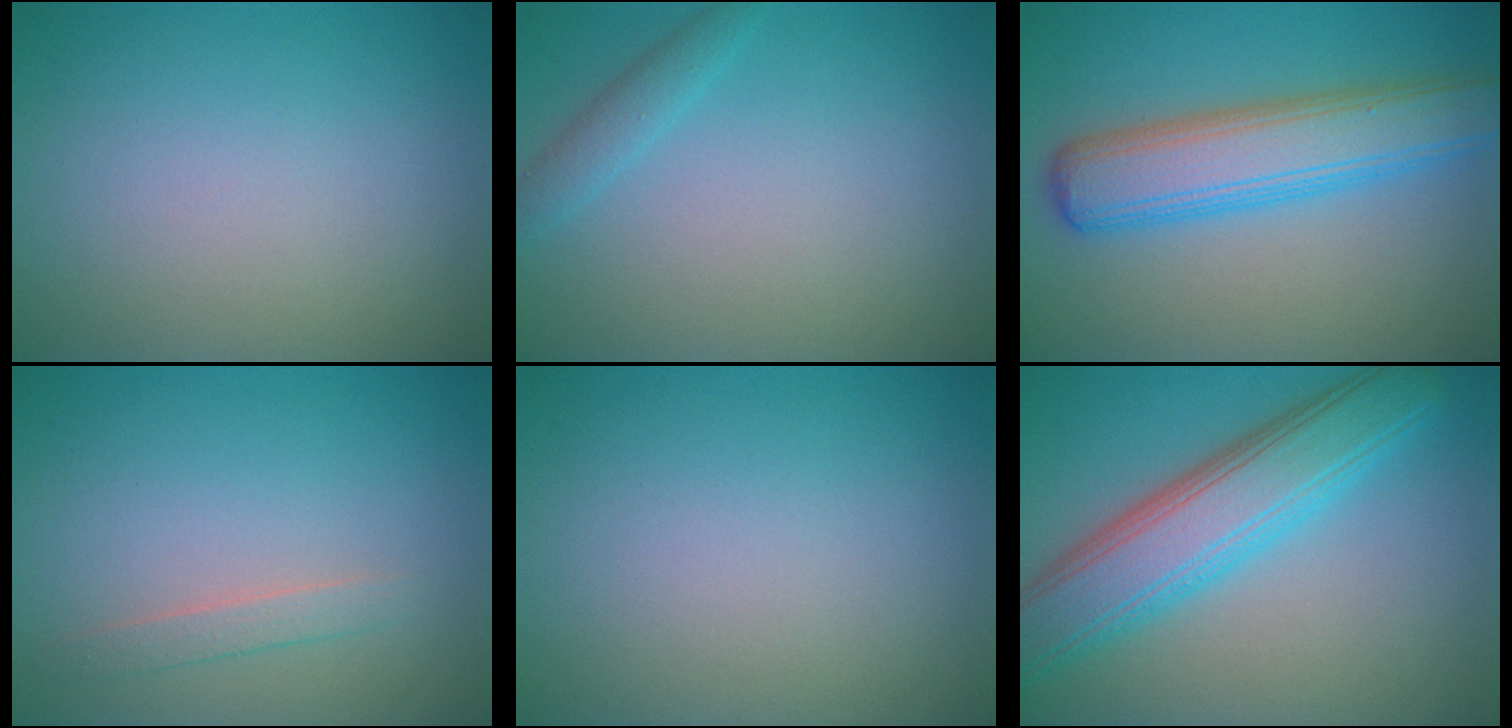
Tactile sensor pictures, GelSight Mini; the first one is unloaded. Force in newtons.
{"total": 1.5, "press": 1.5, "slide": 0.1}
{"total": 7.0, "press": 7.0, "slide": 0.1}
{"total": 1.3, "press": 1.3, "slide": 0.1}
{"total": 0.0}
{"total": 7.8, "press": 7.8, "slide": 0.2}